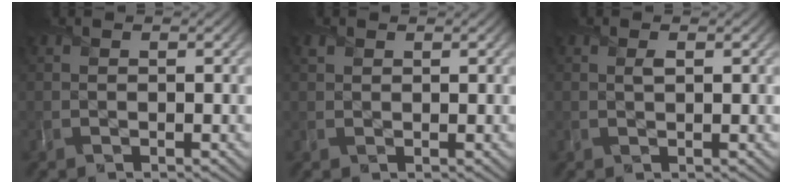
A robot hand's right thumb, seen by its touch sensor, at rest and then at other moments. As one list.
[{"total": 0.7, "force": [0.5, 0.4, 0.0], "torque": [-0.003, -0.001, 0.012]}, {"total": 0.6, "force": [0.3, 0.2, 0.4], "torque": [-0.009, 0.000, 0.005]}]